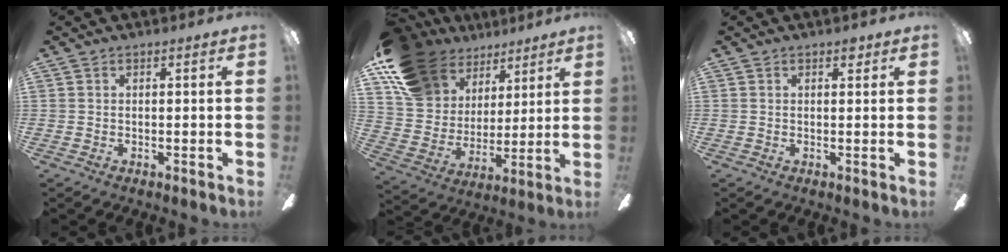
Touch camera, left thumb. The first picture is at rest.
{"total": 17.9, "force": [11.6, 11.6, 7.0], "torque": [-0.155, -0.053, 0.225]}
{"total": 1.6, "force": [1.0, 0.9, 0.8], "torque": [0.000, -0.003, 0.013]}